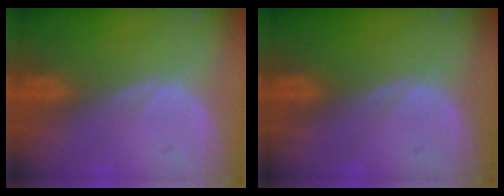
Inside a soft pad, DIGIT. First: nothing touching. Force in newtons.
{"total": 0.0}